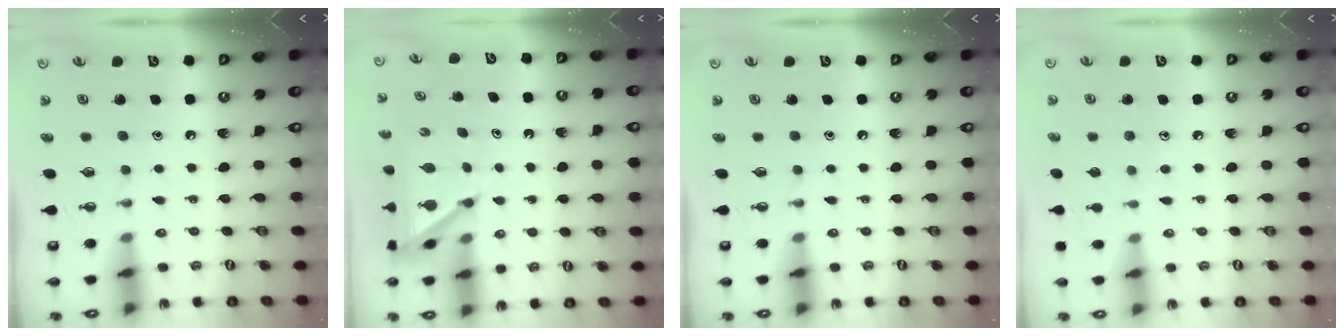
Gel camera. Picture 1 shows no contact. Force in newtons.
{"total": 5.9, "press": 5.9, "slide": 0.3}
{"total": 0.0}
{"total": 4.6, "press": 4.5, "slide": 0.6}